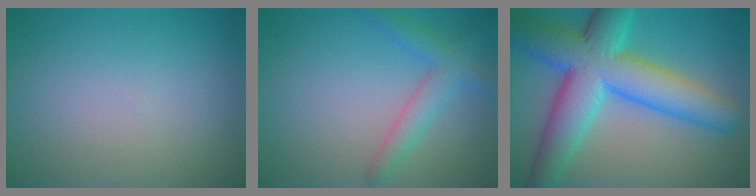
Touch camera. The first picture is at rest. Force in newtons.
{"total": 2.2, "press": 2.2, "slide": 0.2}
{"total": 11.3, "press": 11.3, "slide": 0.1}